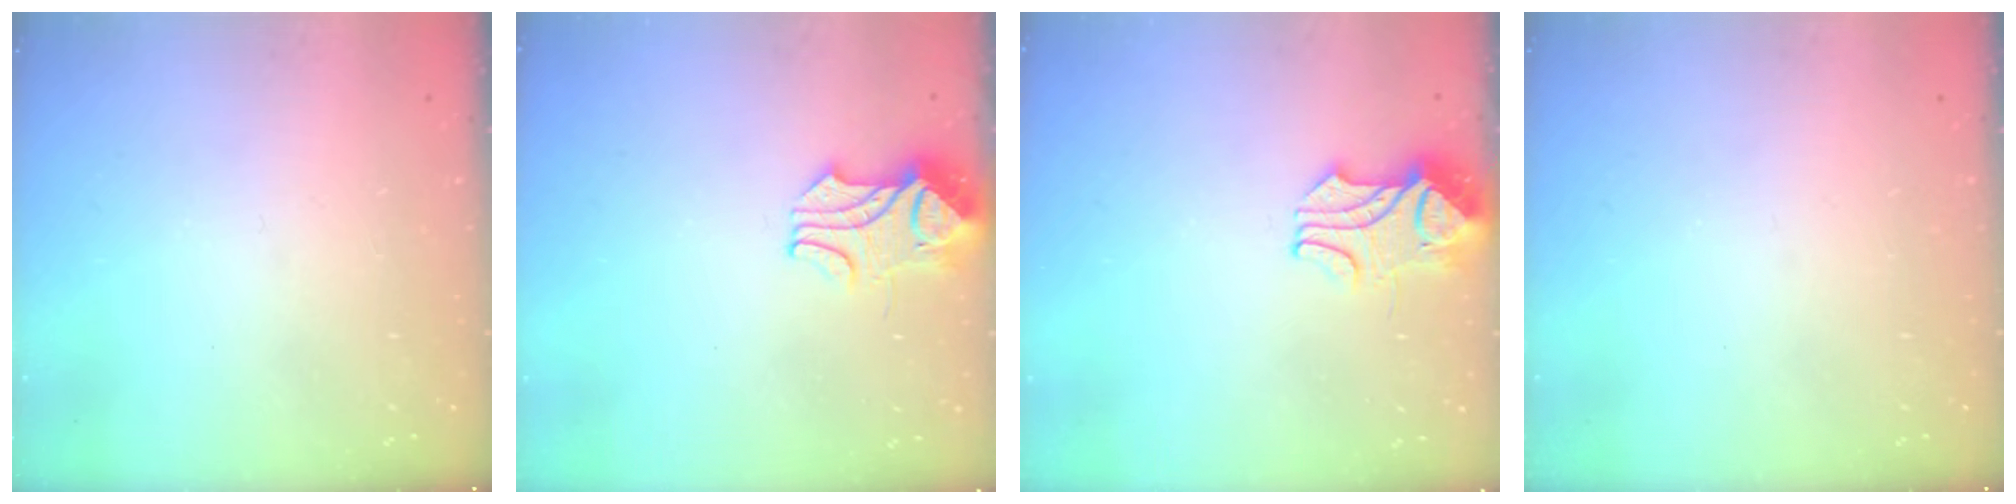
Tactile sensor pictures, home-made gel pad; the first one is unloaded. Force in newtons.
{"total": 2.0, "press": 1.9, "slide": 0.8}
{"total": 2.1, "press": 1.9, "slide": 0.9}
{"total": 0.0}